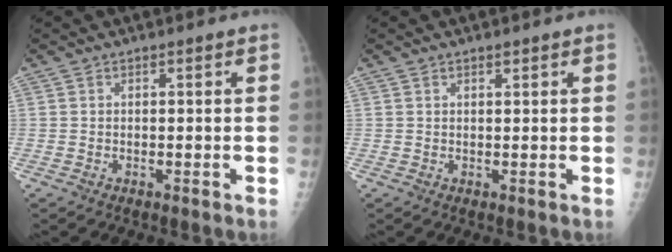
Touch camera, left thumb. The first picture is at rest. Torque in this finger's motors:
{"motor_torque": [0.09, 0.11, 0.07, 0.08, 0.03]}